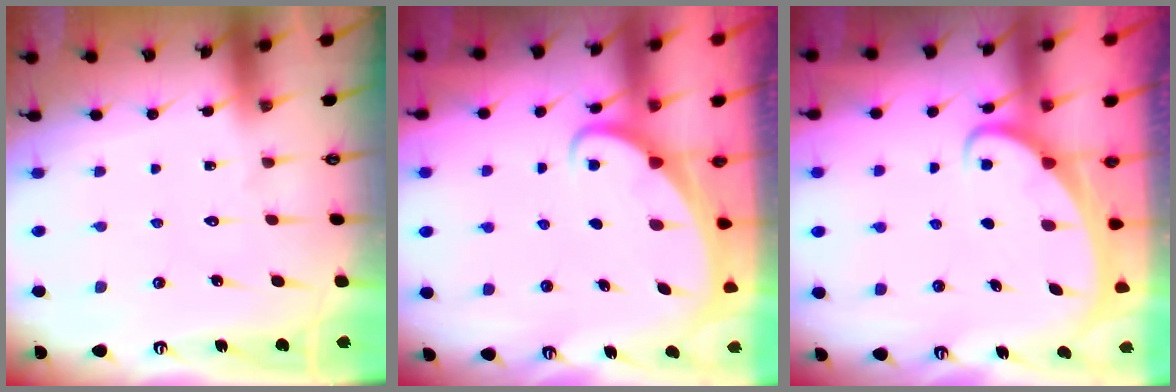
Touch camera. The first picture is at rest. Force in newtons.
{"total": 1.9, "press": 1.9, "slide": 0.2}
{"total": 2.2, "press": 2.2, "slide": 0.3}